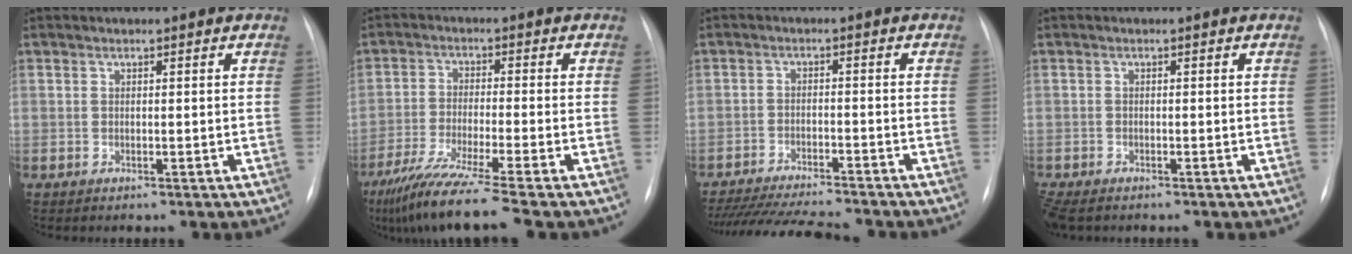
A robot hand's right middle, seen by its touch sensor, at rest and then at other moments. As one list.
[{"total": 12.3, "force": [-9.4, -1.5, 7.7], "torque": [-0.134, -0.049, -0.158]}, {"total": 15.5, "force": [-14.1, 1.3, 6.4], "torque": [-0.116, -0.026, -0.209]}, {"total": 4.2, "force": [-3.2, 1.8, 2.1], "torque": [-0.040, -0.010, -0.053]}]